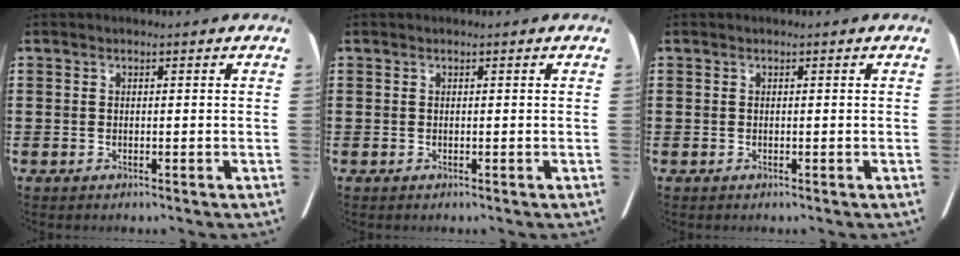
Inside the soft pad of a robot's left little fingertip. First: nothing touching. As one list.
[{"total": 0.0}, {"total": 0.0}]